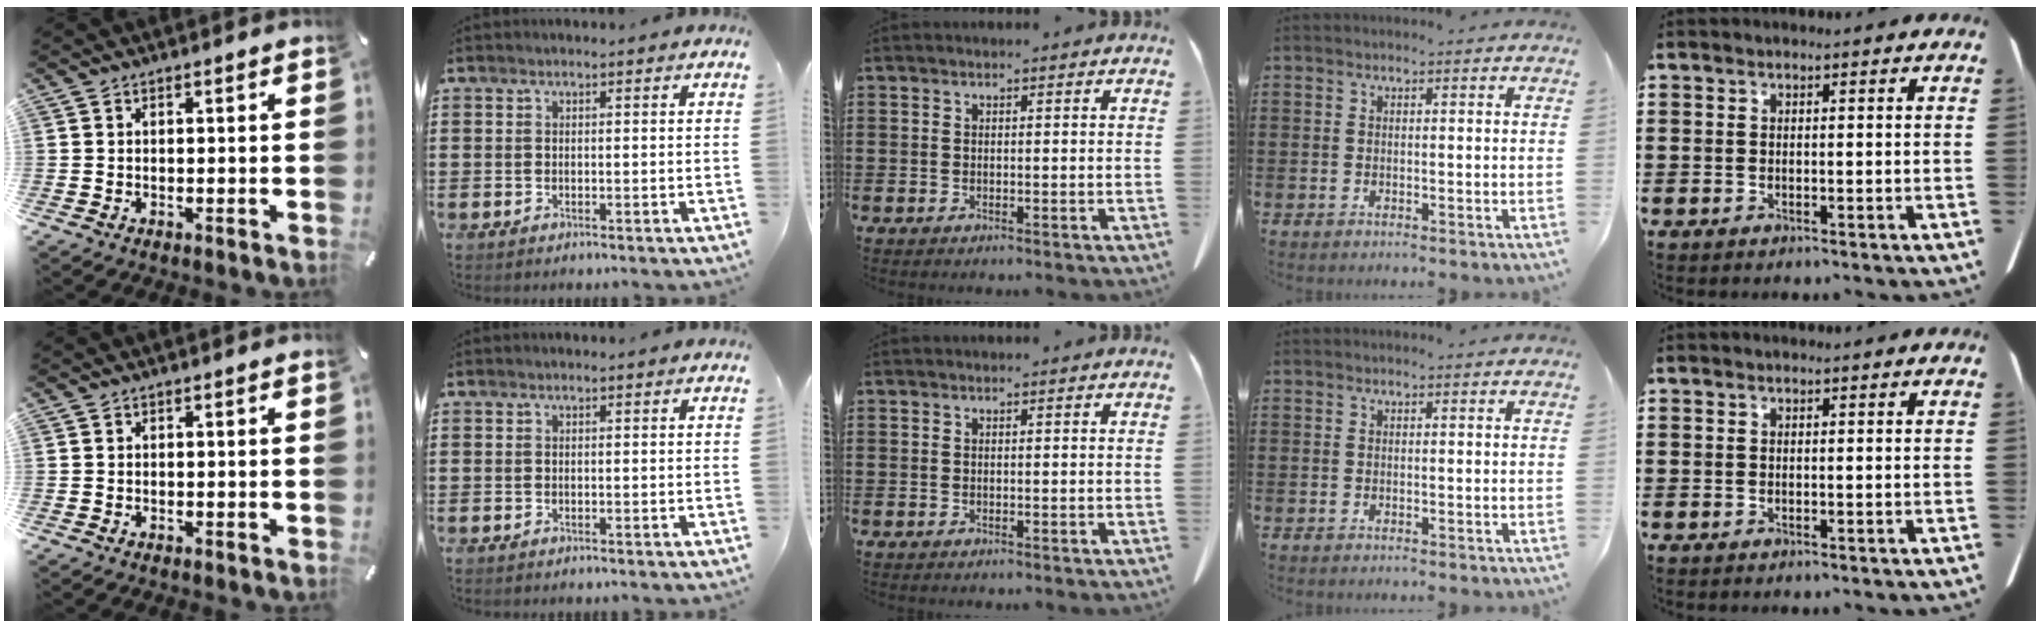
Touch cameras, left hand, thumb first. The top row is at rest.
{}